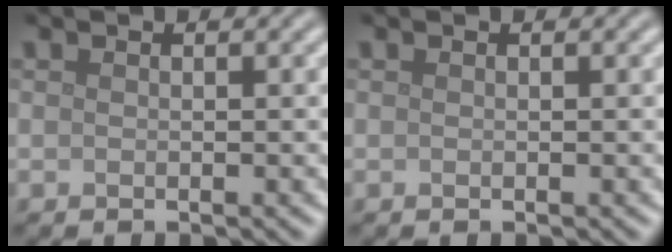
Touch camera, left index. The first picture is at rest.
{"total": 0.0}